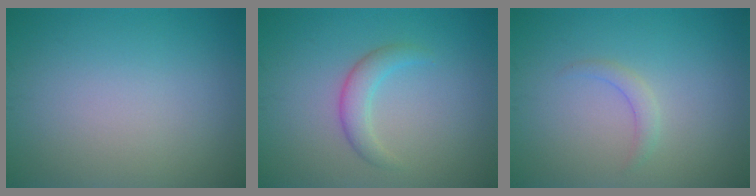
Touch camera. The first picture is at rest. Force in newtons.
{"total": 2.2, "press": 2.2, "slide": 0.2}
{"total": 1.2, "press": 1.2, "slide": 0.1}